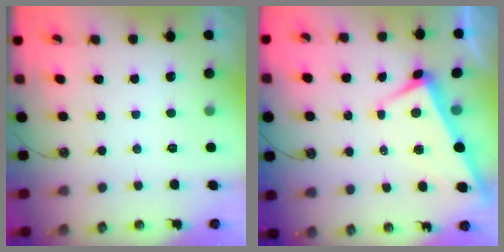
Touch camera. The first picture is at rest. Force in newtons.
{"total": 2.5, "press": 2.4, "slide": 0.7}